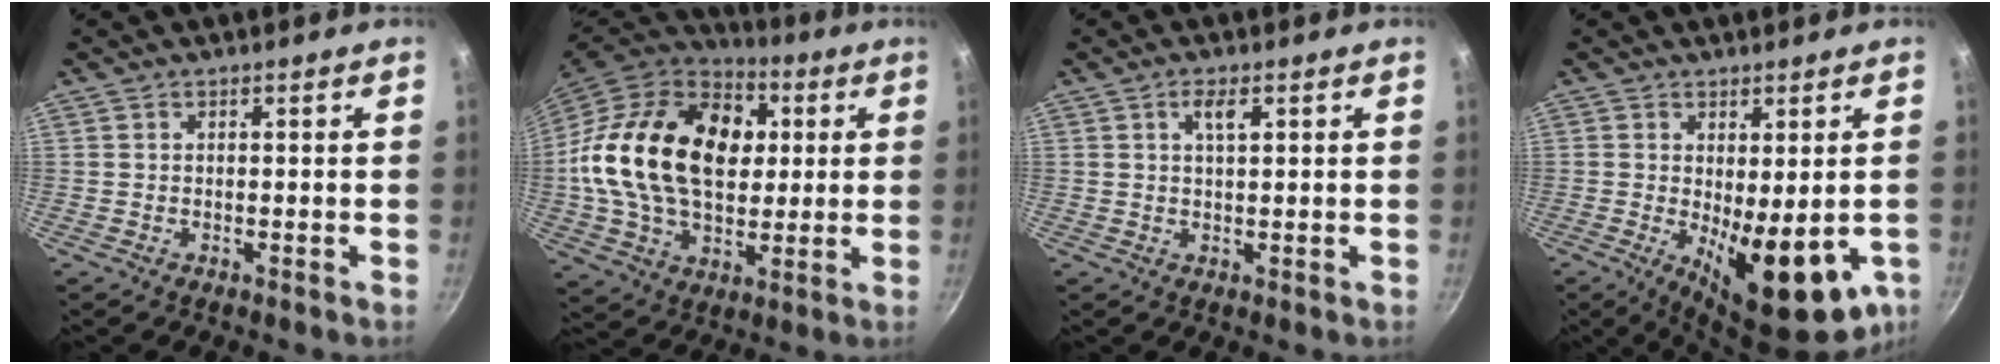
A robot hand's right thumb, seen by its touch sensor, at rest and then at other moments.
{"total": 28.1, "force": [4.1, 18.9, 20.4], "torque": [-0.341, 0.019, 0.065]}
{"total": 3.0, "force": [1.1, 1.1, 2.5], "torque": [-0.040, 0.000, 0.020]}
{"total": 14.5, "force": [-2.9, 5.8, 13.0], "torque": [-0.156, -0.021, -0.022]}